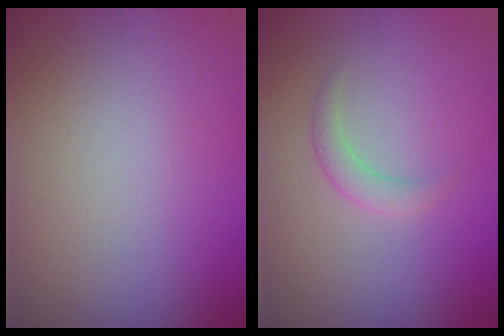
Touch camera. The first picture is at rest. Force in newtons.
{"total": 1.5, "press": 1.5, "slide": 0.0}